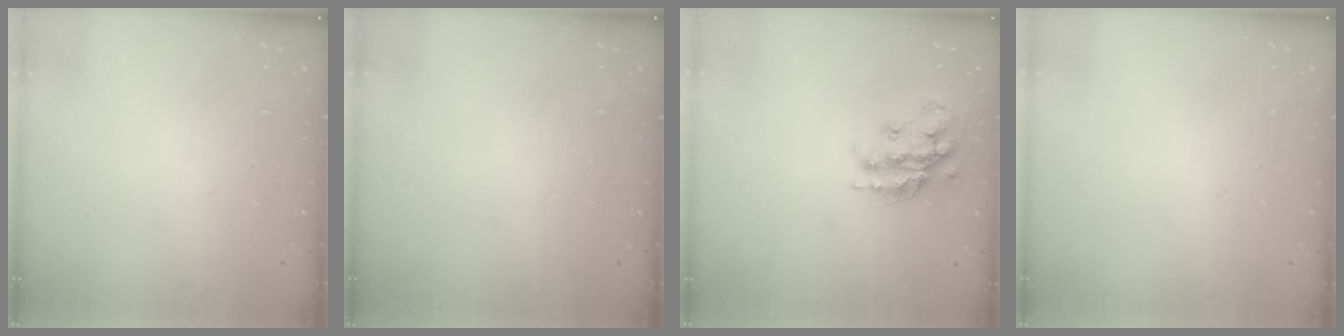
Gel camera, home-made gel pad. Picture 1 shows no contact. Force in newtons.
{"total": 0.0}
{"total": 17.1, "press": 17.1, "slide": 1.4}
{"total": 0.0}